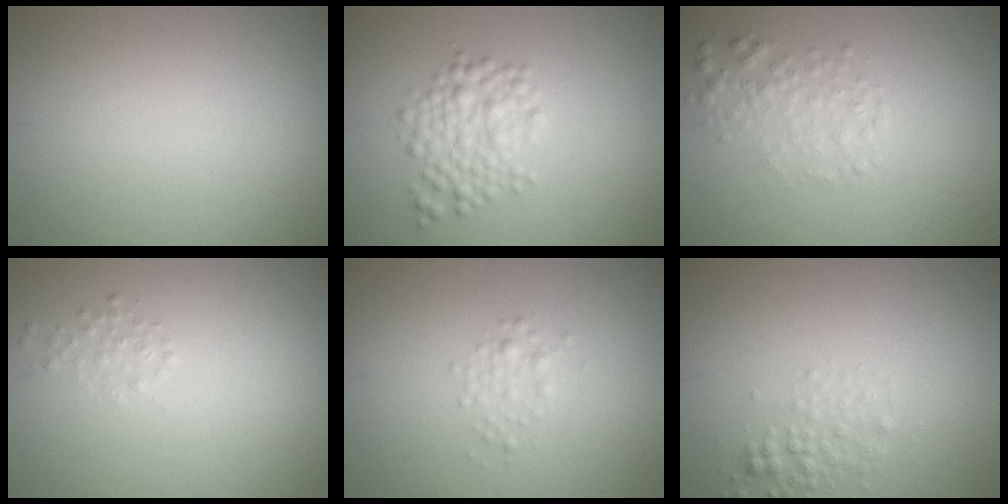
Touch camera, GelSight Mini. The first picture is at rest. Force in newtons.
{"total": 3.4, "press": 3.4, "slide": 0.1}
{"total": 2.1, "press": 2.1, "slide": 0.0}
{"total": 1.0, "press": 1.0, "slide": 0.1}
{"total": 1.2, "press": 1.2, "slide": 0.1}
{"total": 1.8, "press": 1.8, "slide": 0.1}